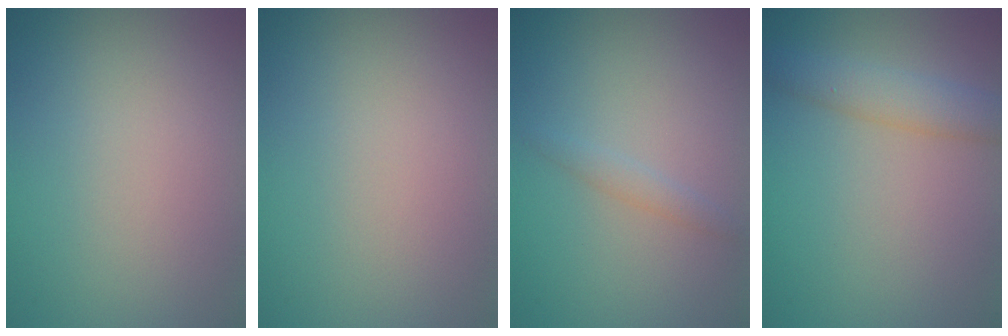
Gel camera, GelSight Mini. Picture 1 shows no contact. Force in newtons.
{"total": 0.0}
{"total": 1.1, "press": 1.1, "slide": 0.0}
{"total": 3.2, "press": 3.1, "slide": 0.2}